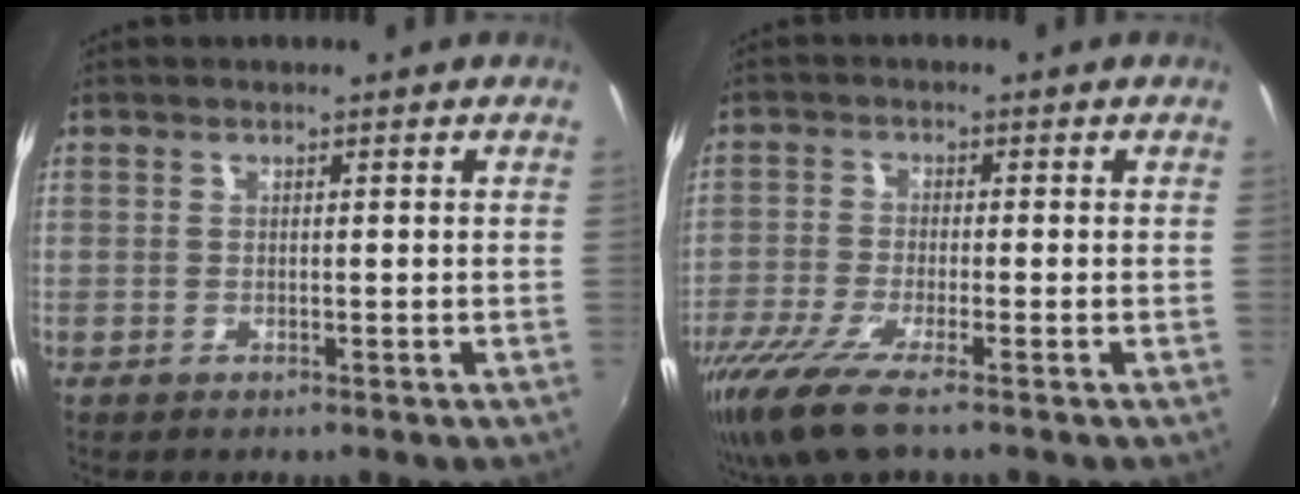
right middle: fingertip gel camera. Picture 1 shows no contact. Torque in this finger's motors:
{"motor_torque": [1.17, -0.97, 0.38, 0.18]}